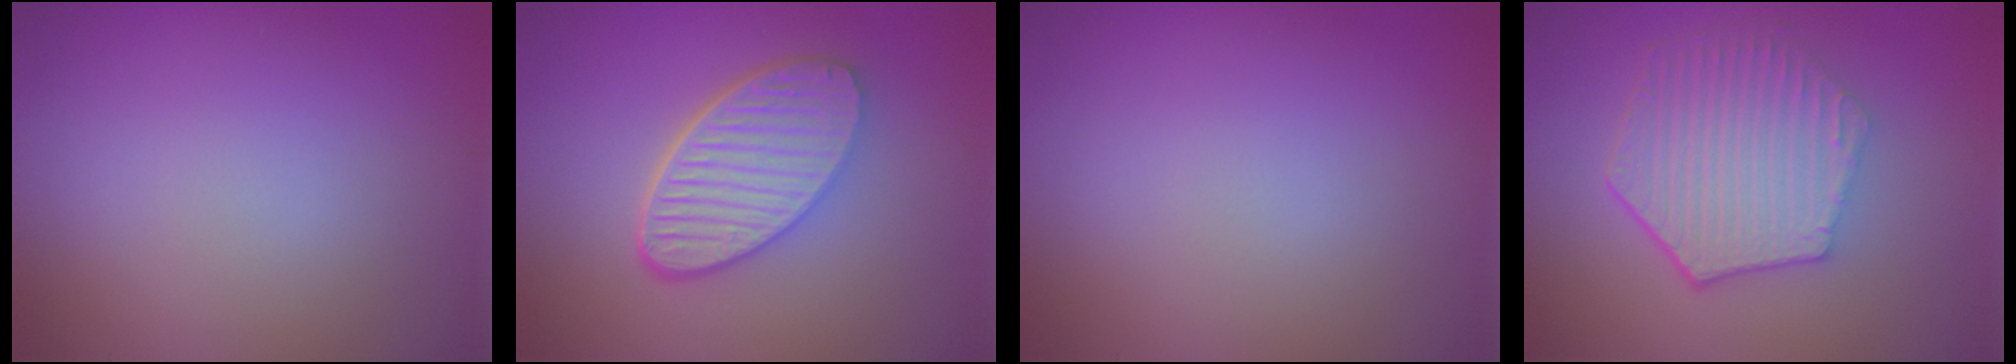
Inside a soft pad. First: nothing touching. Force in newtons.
{"total": 6.1, "press": 4.5, "slide": 4.1}
{"total": 0.0}
{"total": 5.9, "press": 4.4, "slide": 4.0}